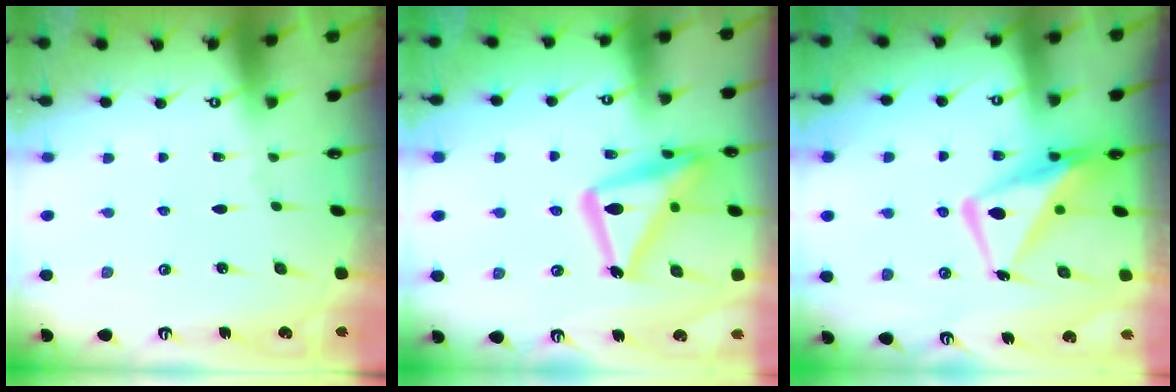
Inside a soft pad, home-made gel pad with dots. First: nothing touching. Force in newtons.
{"total": 20.3, "press": 20.3, "slide": 1.4}
{"total": 11.5, "press": 11.4, "slide": 1.0}